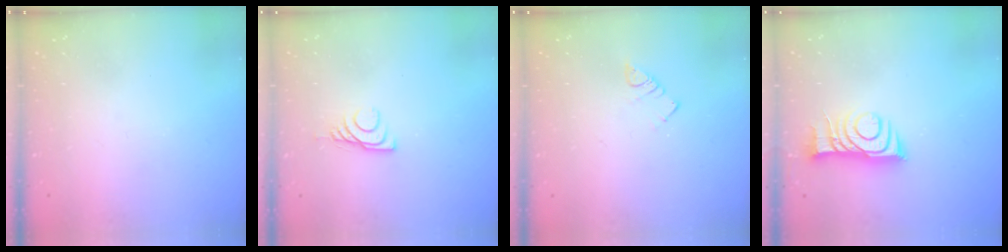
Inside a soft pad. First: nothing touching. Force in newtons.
{"total": 6.3, "press": 6.3, "slide": 0.9}
{"total": 3.1, "press": 3.1, "slide": 0.3}
{"total": 10.6, "press": 10.6, "slide": 1.0}